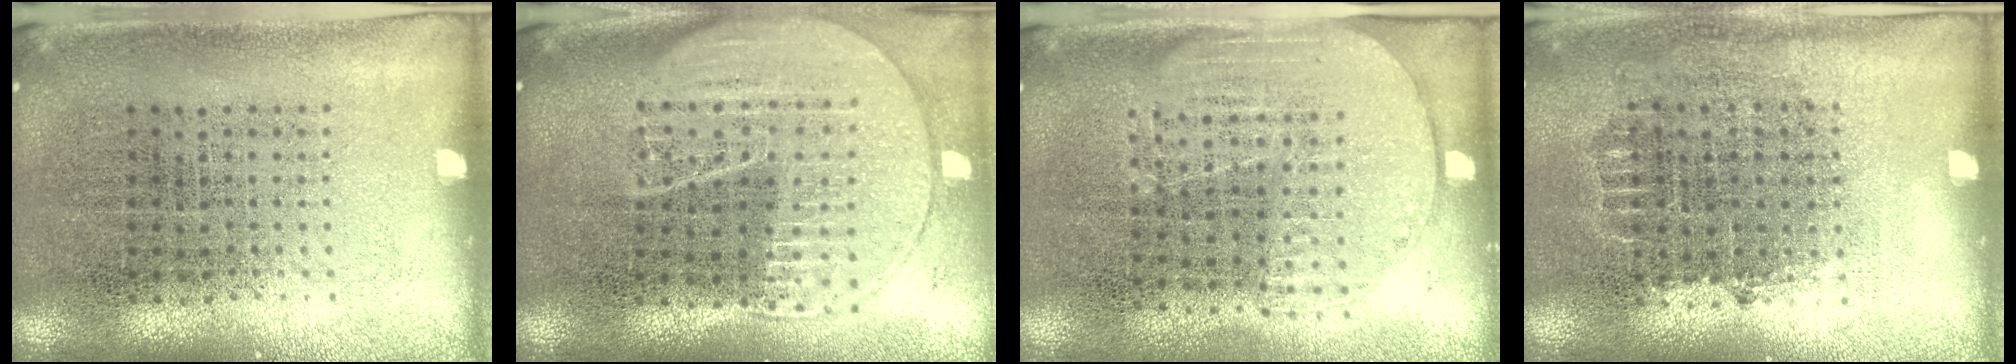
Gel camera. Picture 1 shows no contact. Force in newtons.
{"total": 2.0, "press": 1.7, "slide": 0.9}
{"total": 1.6, "press": 1.4, "slide": 0.7}
{"total": 0.7, "press": 0.6, "slide": 0.3}